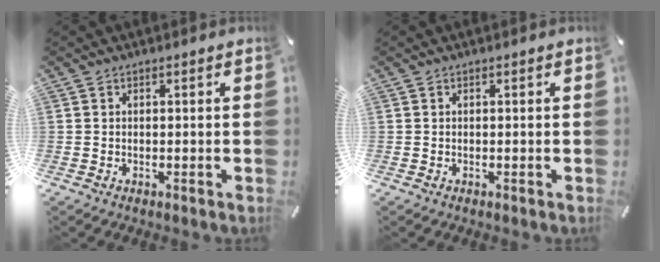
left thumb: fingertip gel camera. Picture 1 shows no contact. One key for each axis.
{"total": 0.0}